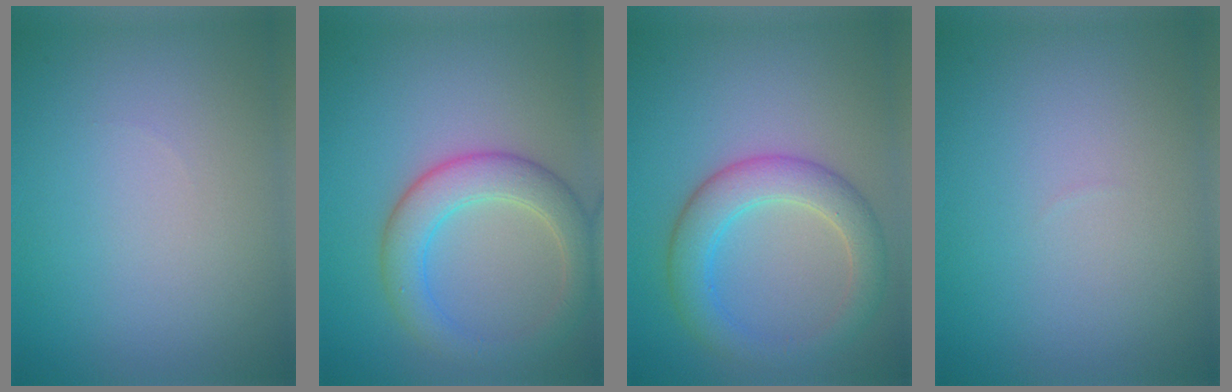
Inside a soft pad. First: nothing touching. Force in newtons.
{"total": 5.1, "press": 5.1, "slide": 0.4}
{"total": 4.8, "press": 4.8, "slide": 0.1}
{"total": 0.0}